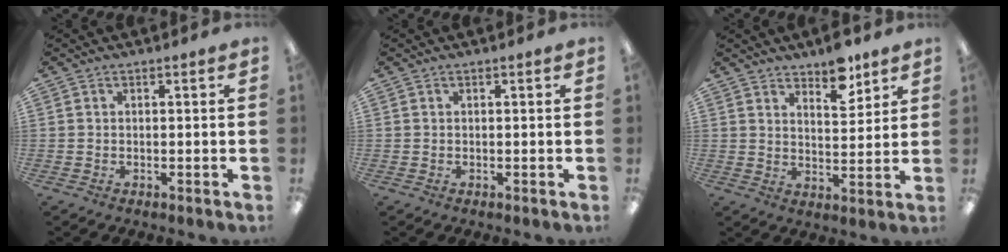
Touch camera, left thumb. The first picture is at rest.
{"total": 0.0}
{"total": 7.2, "force": [6.0, 2.6, 3.0], "torque": [-0.027, -0.040, 0.102]}